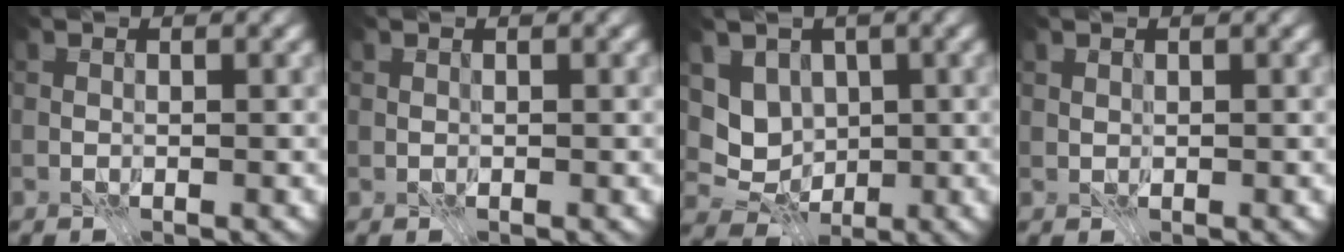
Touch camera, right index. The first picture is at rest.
{"total": 0.0}
{"total": 4.2, "force": [0.8, 3.6, 2.0], "torque": [-0.031, -0.005, 0.011]}
{"total": 0.5, "force": [0.4, 0.3, 0.2], "torque": [-0.004, -0.001, 0.007]}